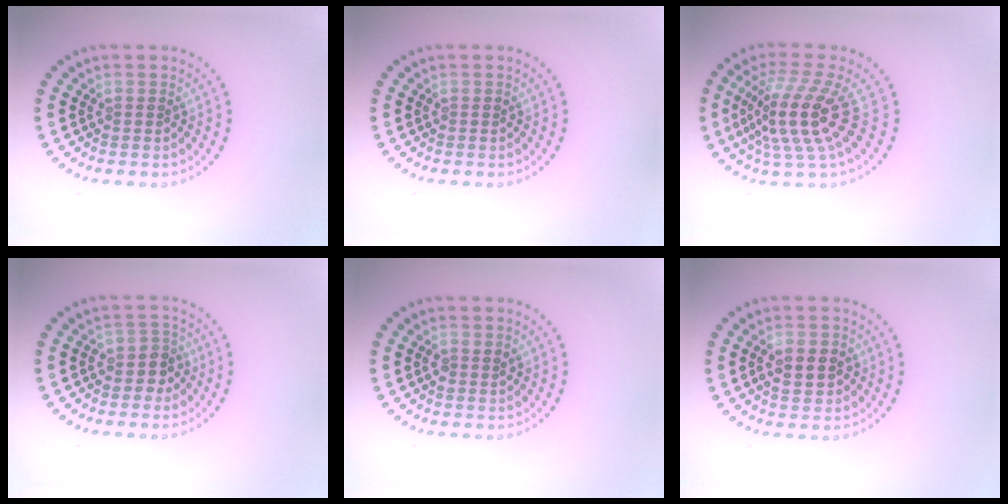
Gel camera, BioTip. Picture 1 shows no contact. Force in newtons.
{"total": 0.0}
{"total": 5.2, "press": 3.9, "slide": 3.4}
{"total": 2.0, "press": 1.7, "slide": 1.1}
{"total": 0.9, "press": 0.9, "slide": 0.3}
{"total": 2.8, "press": 2.8, "slide": 0.1}